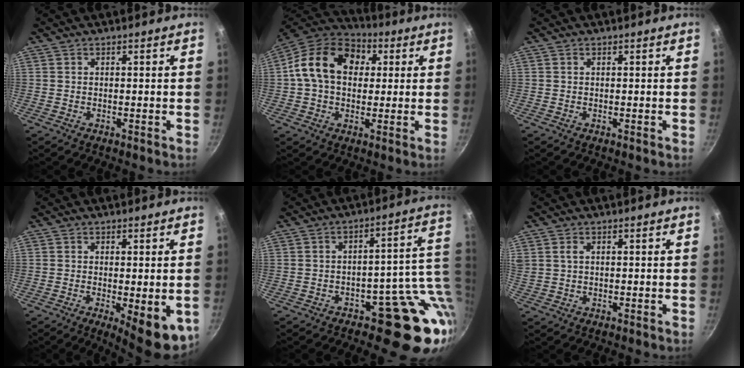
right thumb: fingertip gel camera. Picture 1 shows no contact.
{"total": 16.7, "force": [3.3, 12.3, 10.8], "torque": [-0.159, 0.026, 0.038]}
{"total": 0.0}
{"total": 9.7, "force": [-2.5, 2.9, 8.9], "torque": [-0.100, -0.011, -0.023]}
{"total": 12.8, "force": [-2.0, 7.3, 10.3], "torque": [-0.061, 0.024, -0.024]}
{"total": 1.6, "force": [0.6, 0.9, 1.2], "torque": [-0.021, 0.002, 0.012]}